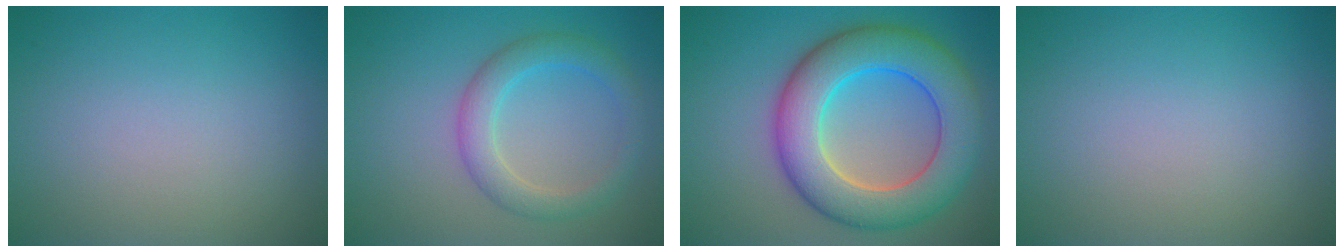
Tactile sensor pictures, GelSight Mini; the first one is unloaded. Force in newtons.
{"total": 3.5, "press": 3.5, "slide": 0.1}
{"total": 10.0, "press": 9.9, "slide": 0.2}
{"total": 0.0}